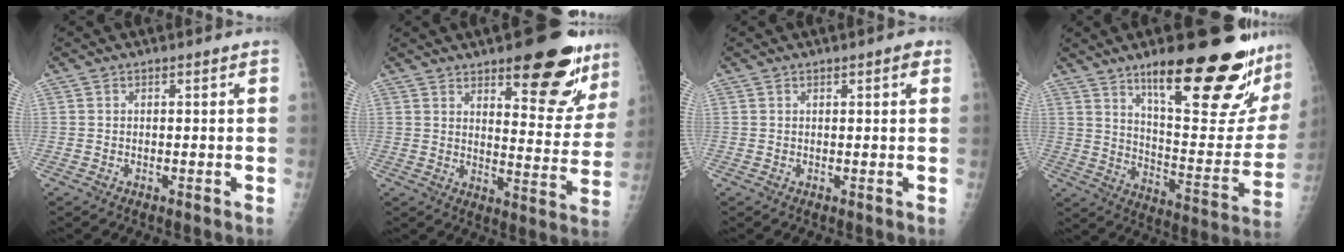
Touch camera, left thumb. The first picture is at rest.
{"total": 18.5, "force": [11.7, 6.5, 12.8], "torque": [-0.112, -0.074, 0.158]}
{"total": 1.6, "force": [0.8, 0.5, 1.3], "torque": [-0.015, 0.000, 0.009]}
{"total": 27.5, "force": [17.8, 6.8, 19.8], "torque": [-0.242, -0.093, 0.266]}